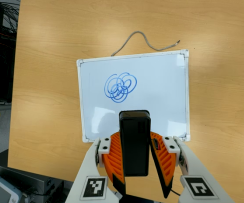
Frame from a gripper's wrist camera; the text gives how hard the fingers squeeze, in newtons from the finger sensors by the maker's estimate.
{"total": 5.8, "left": 5.3, "right": 6.4}